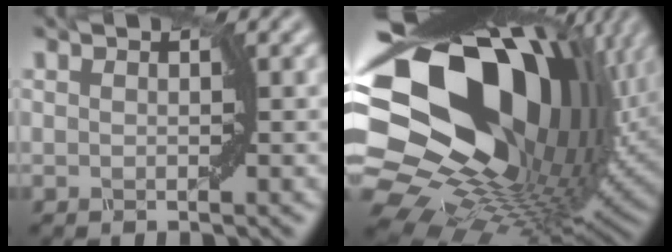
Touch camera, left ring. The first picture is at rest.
{"total": 20.4, "force": [5.1, 13.6, 14.3], "torque": [-0.261, -0.009, 0.103]}